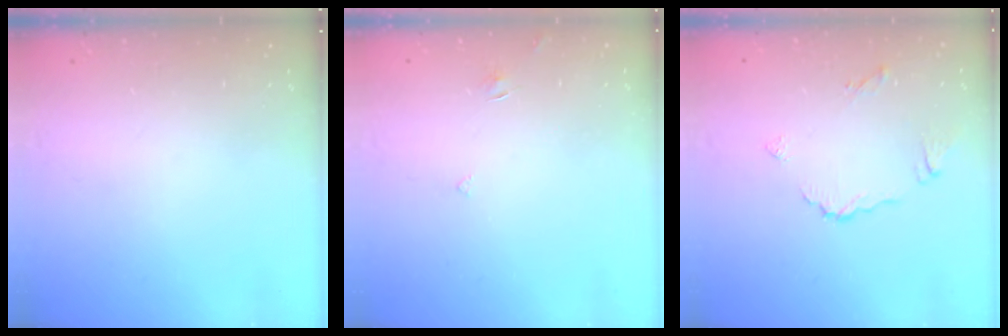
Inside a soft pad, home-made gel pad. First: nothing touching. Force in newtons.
{"total": 2.5, "press": 2.5, "slide": 0.3}
{"total": 6.4, "press": 6.4, "slide": 0.3}